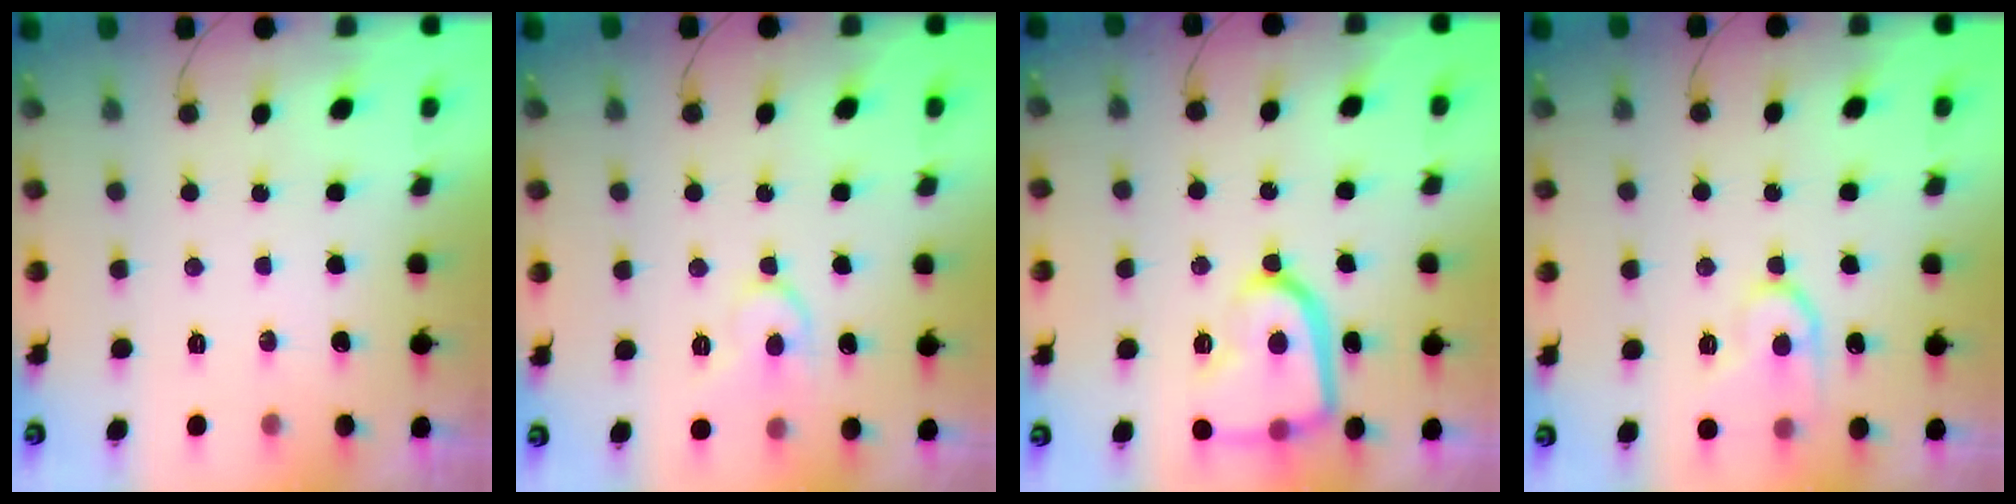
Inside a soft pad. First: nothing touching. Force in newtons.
{"total": 8.0, "press": 8.0, "slide": 0.7}
{"total": 16.2, "press": 16.2, "slide": 1.5}
{"total": 12.0, "press": 12.0, "slide": 1.1}